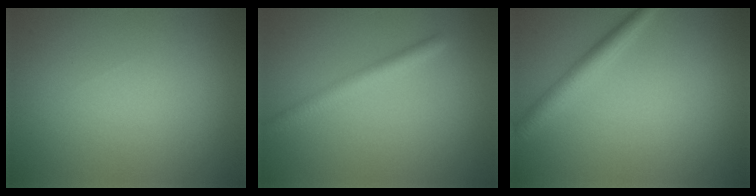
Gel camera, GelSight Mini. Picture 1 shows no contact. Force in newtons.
{"total": 2.7, "press": 2.7, "slide": 0.1}
{"total": 2.6, "press": 2.5, "slide": 0.1}